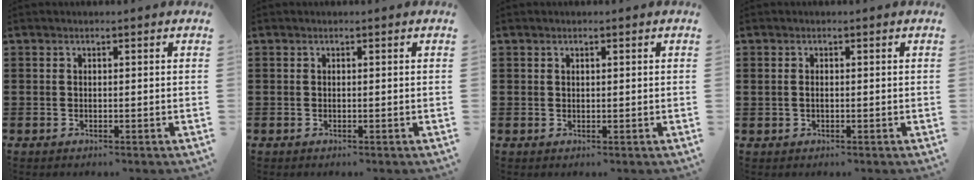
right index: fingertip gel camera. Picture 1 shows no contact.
{"total": 0.0}
{"total": 0.5, "force": [0.3, 0.3, 0.3], "torque": [-0.007, 0.001, 0.007]}
{"total": 0.9, "force": [0.0, 0.5, 0.7], "torque": [-0.017, 0.003, -0.001]}